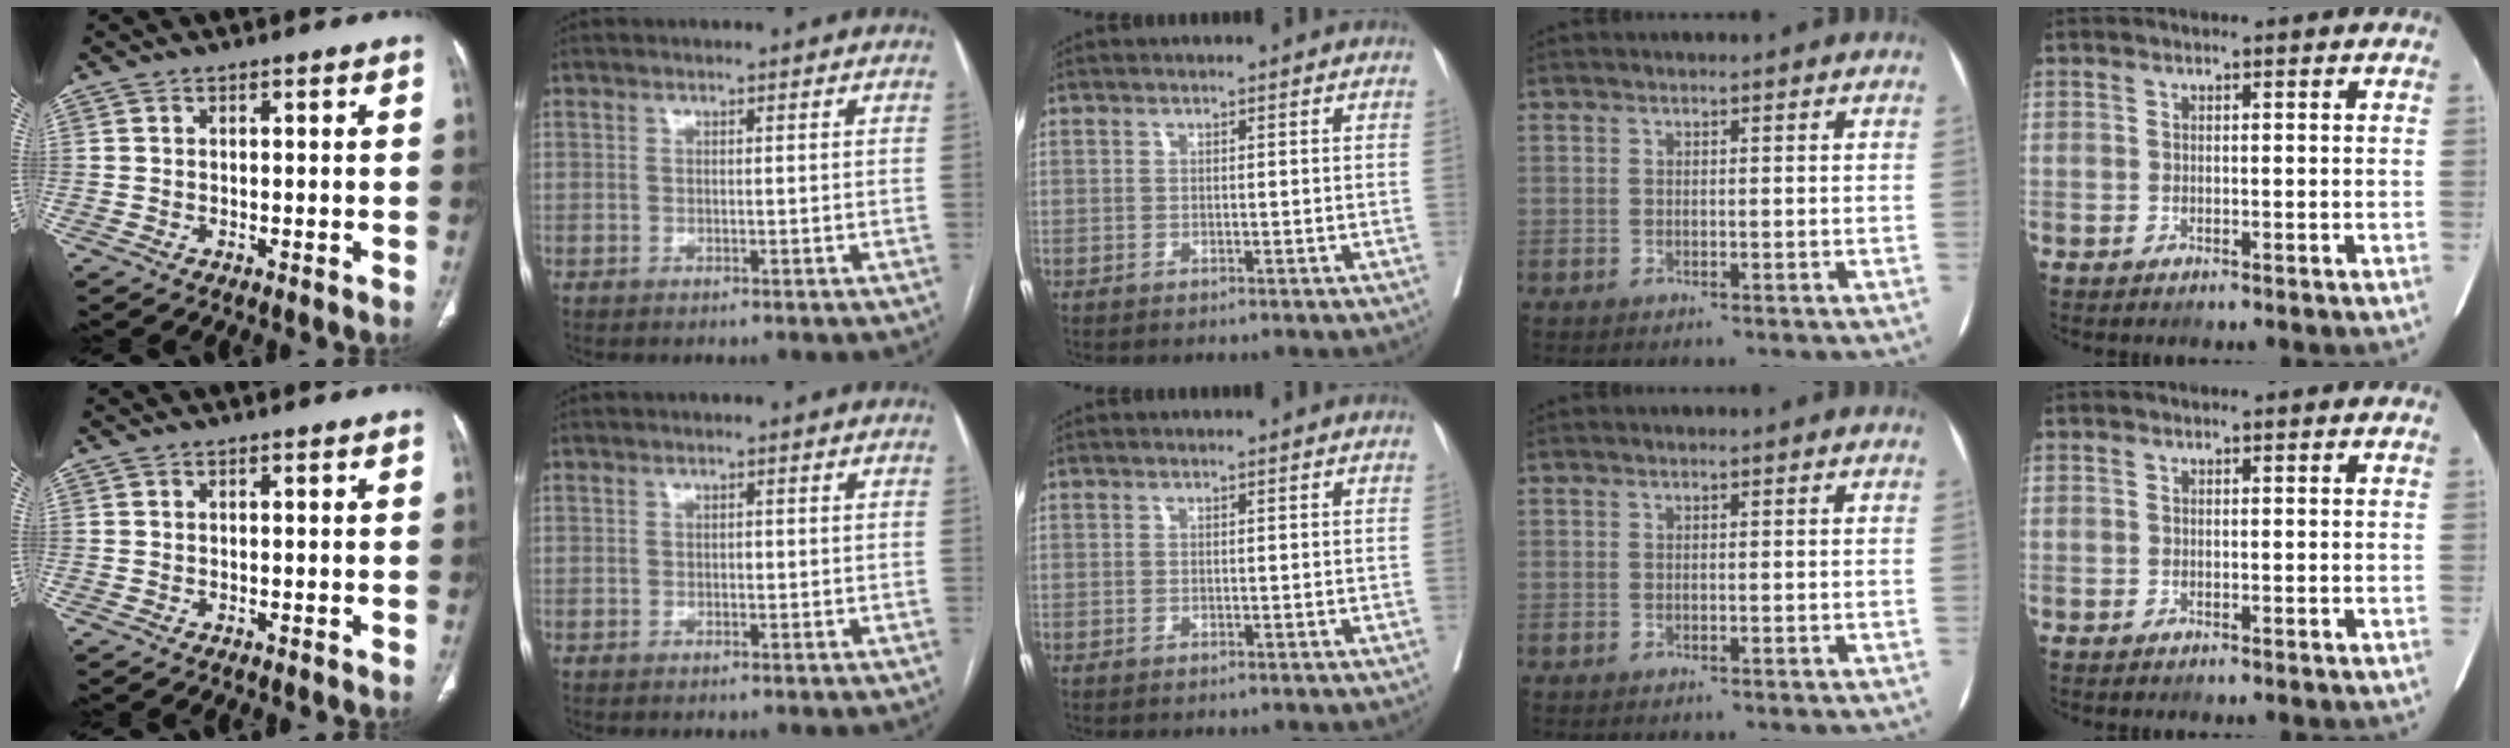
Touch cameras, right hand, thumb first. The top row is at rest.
{"index": {"total": 0.6, "force": [-0.1, 0.4, 0.4], "torque": [-0.005, 0.002, -0.003]}}